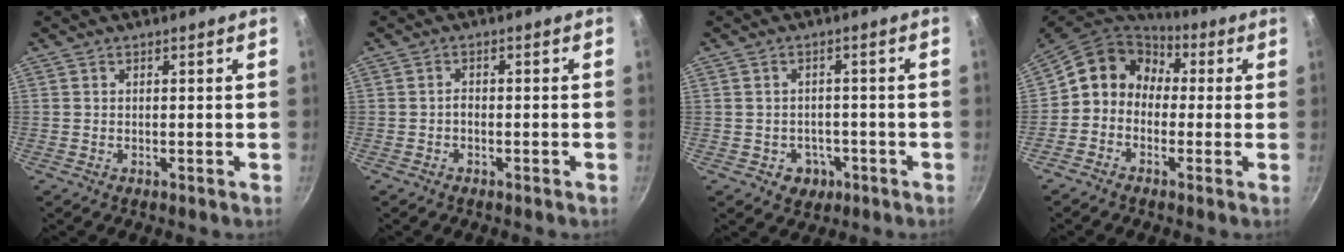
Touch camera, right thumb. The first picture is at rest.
{"total": 1.2, "force": [-0.8, 0.5, 0.7], "torque": [-0.018, 0.015, -0.015]}
{"total": 4.5, "force": [-1.7, 3.9, 1.6], "torque": [-0.004, 0.017, -0.009]}
{"total": 11.5, "force": [0.4, 9.9, 5.8], "torque": [-0.076, 0.038, -0.022]}